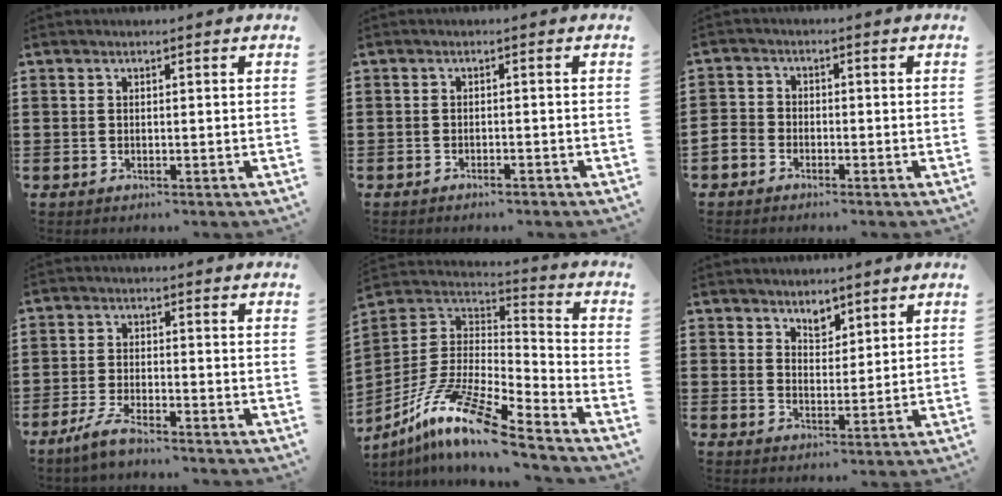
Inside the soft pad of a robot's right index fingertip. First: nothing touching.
{"total": 1.2, "force": [-1.1, 0.1, 0.3], "torque": [-0.010, -0.001, -0.022]}
{"total": 2.5, "force": [-2.0, 1.5, 0.2], "torque": [-0.019, 0.001, -0.047]}
{"total": 3.7, "force": [-3.1, 0.4, 2.0], "torque": [-0.055, -0.003, -0.065]}
{"total": 13.2, "force": [-9.7, 1.8, 8.7], "torque": [-0.181, 0.008, -0.195]}
{"total": 3.5, "force": [2.9, 1.8, 0.5], "torque": [-0.022, 0.004, 0.055]}